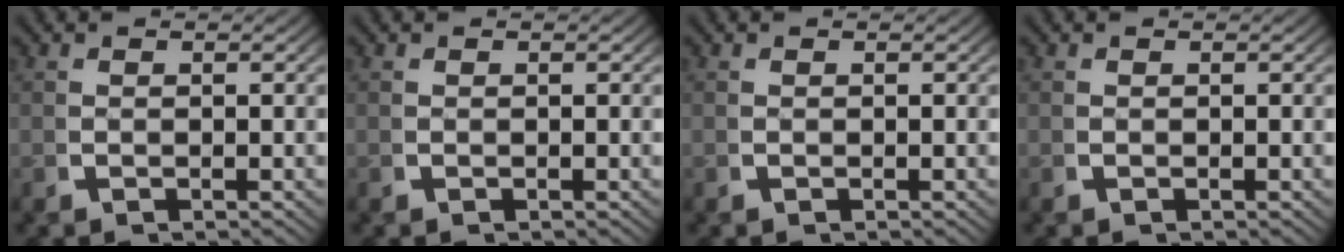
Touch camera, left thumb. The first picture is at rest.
{"total": 0.0}
{"total": 0.0}
{"total": 0.0}